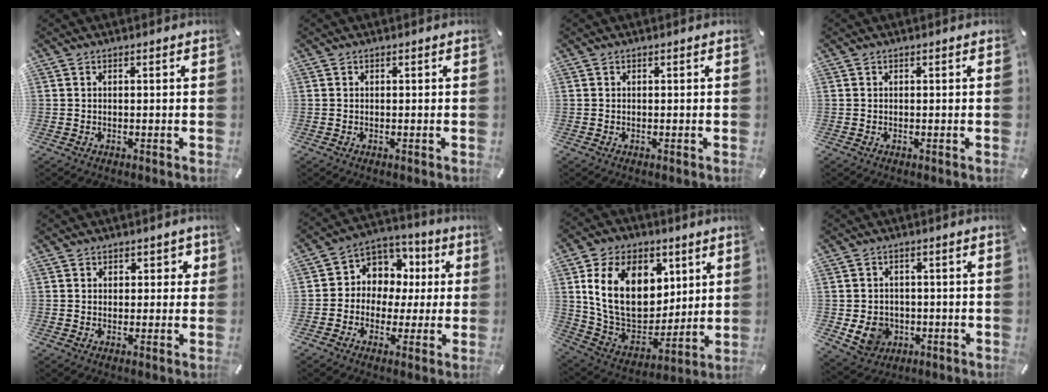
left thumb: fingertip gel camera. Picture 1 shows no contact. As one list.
[{"total": 0.0}, {"total": 0.0}, {"total": 0.0}, {"total": 2.7, "force": [0.5, 2.4, 1.0], "torque": [0.003, -0.002, 0.002]}, {"total": 8.9, "force": [0.6, 8.7, 1.8], "torque": [-0.035, -0.007, 0.016]}, {"total": 20.4, "force": [6.2, 14.9, 12.5], "torque": [-0.230, -0.019, 0.115]}, {"total": 7.4, "force": [-1.5, 6.7, 2.7], "torque": [-0.062, 0.006, -0.025]}]